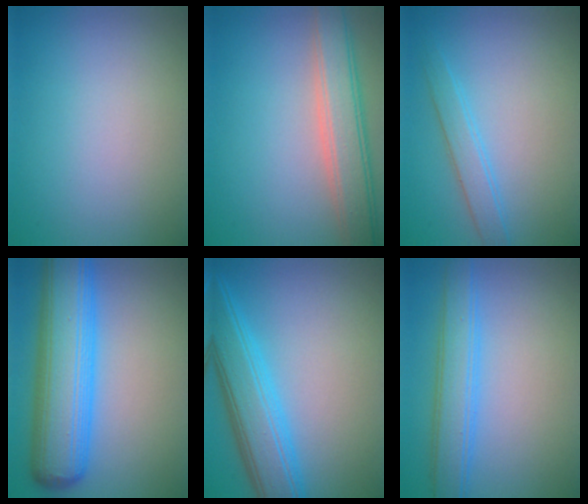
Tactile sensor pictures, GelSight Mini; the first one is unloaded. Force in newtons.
{"total": 5.1, "press": 5.1, "slide": 0.3}
{"total": 2.3, "press": 2.3, "slide": 0.1}
{"total": 10.5, "press": 10.5, "slide": 0.4}
{"total": 6.7, "press": 6.7, "slide": 0.4}
{"total": 4.3, "press": 4.3, "slide": 0.2}